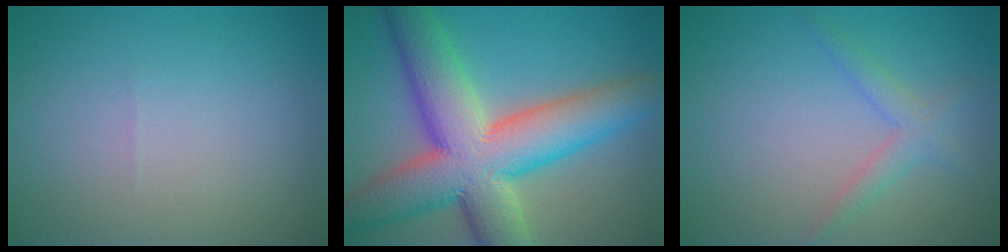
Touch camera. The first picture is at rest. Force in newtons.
{"total": 12.8, "press": 12.8, "slide": 0.7}
{"total": 2.1, "press": 2.1, "slide": 0.1}